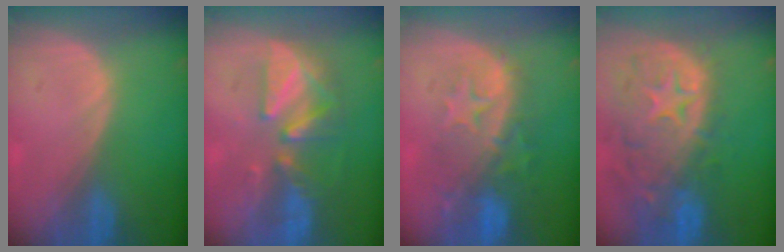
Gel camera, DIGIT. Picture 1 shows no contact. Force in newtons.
{"total": 7.9, "press": 7.8, "slide": 1.3}
{"total": 10.1, "press": 8.8, "slide": 4.9}
{"total": 13.9, "press": 11.4, "slide": 8.1}